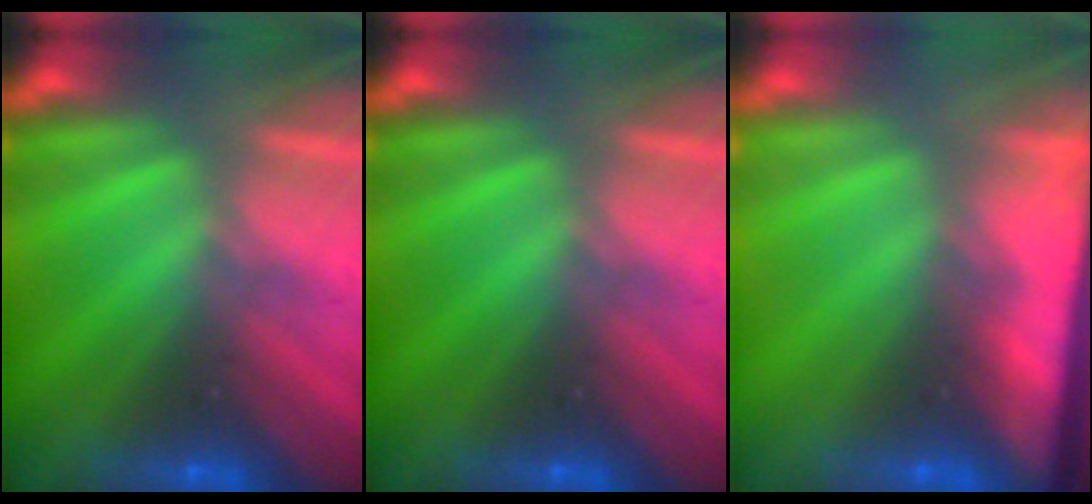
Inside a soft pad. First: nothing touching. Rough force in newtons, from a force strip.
{"total": 0.0}
{"total": 11.6}